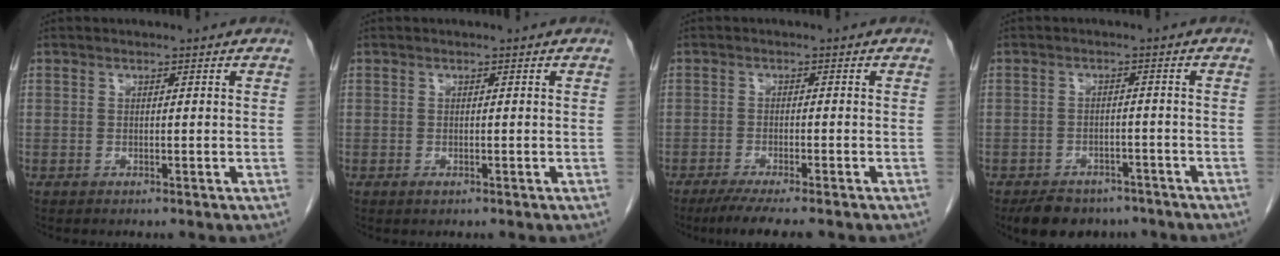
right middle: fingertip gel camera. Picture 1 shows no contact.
{"total": 0.5, "force": [-0.3, 0.1, 0.4], "torque": [-0.009, -0.002, -0.003]}
{"total": 6.9, "force": [-5.6, 0.4, 4.1], "torque": [-0.063, -0.018, -0.085]}
{"total": 7.6, "force": [-6.1, 3.8, 2.4], "torque": [-0.036, -0.001, -0.086]}